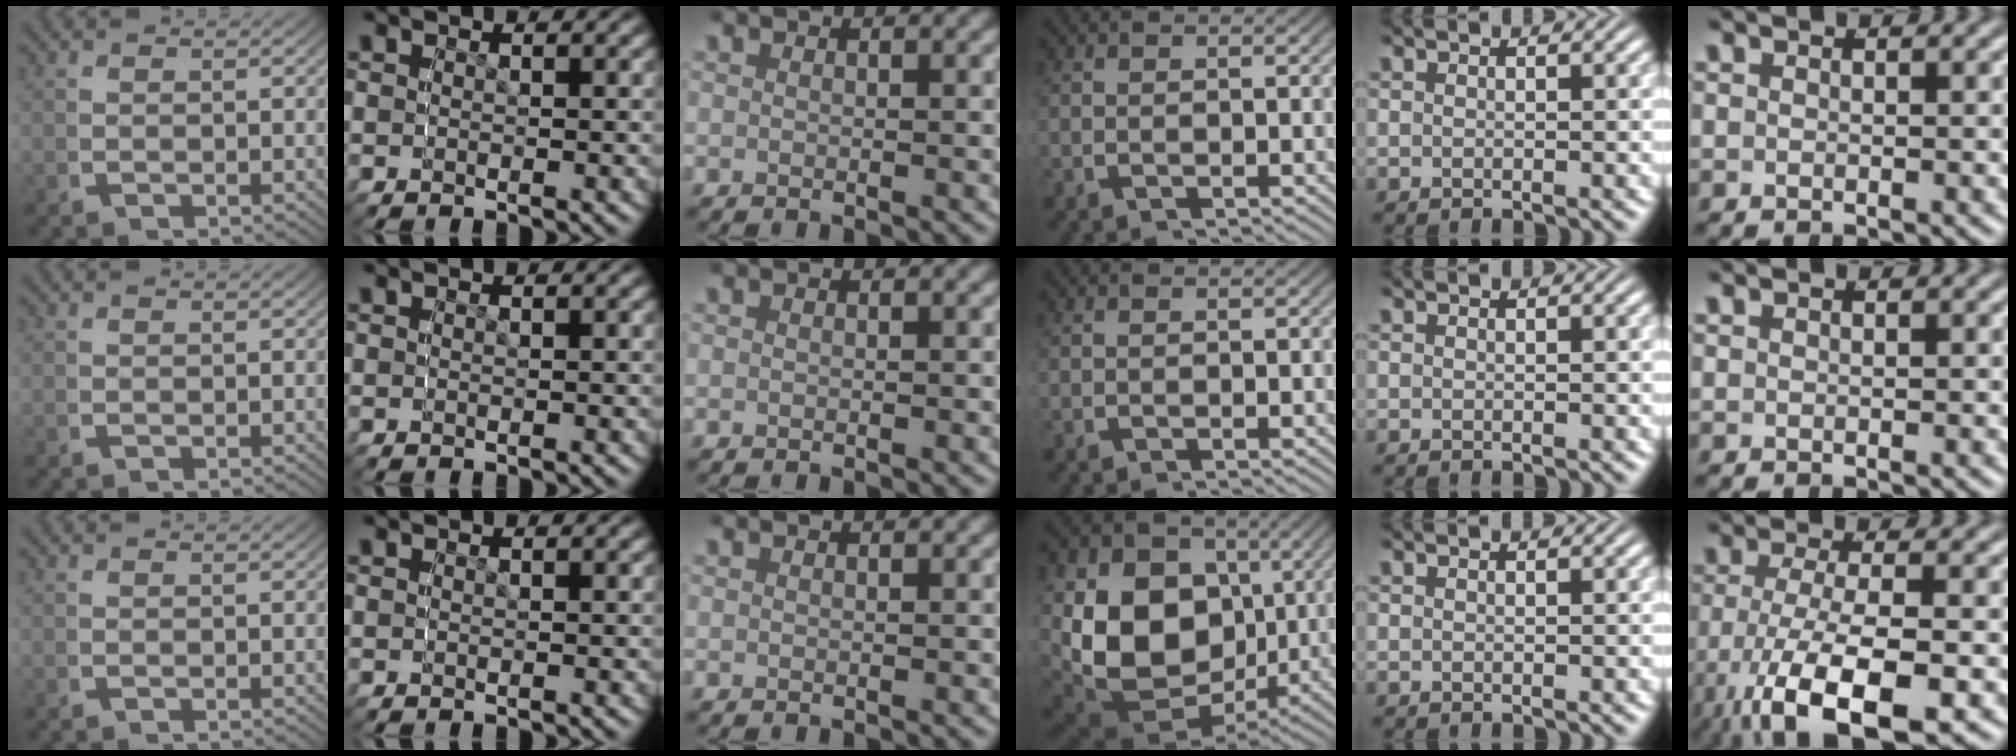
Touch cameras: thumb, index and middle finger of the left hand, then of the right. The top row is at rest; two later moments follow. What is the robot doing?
{"motion": "grasp_and_lifting", "object": "cloth"}